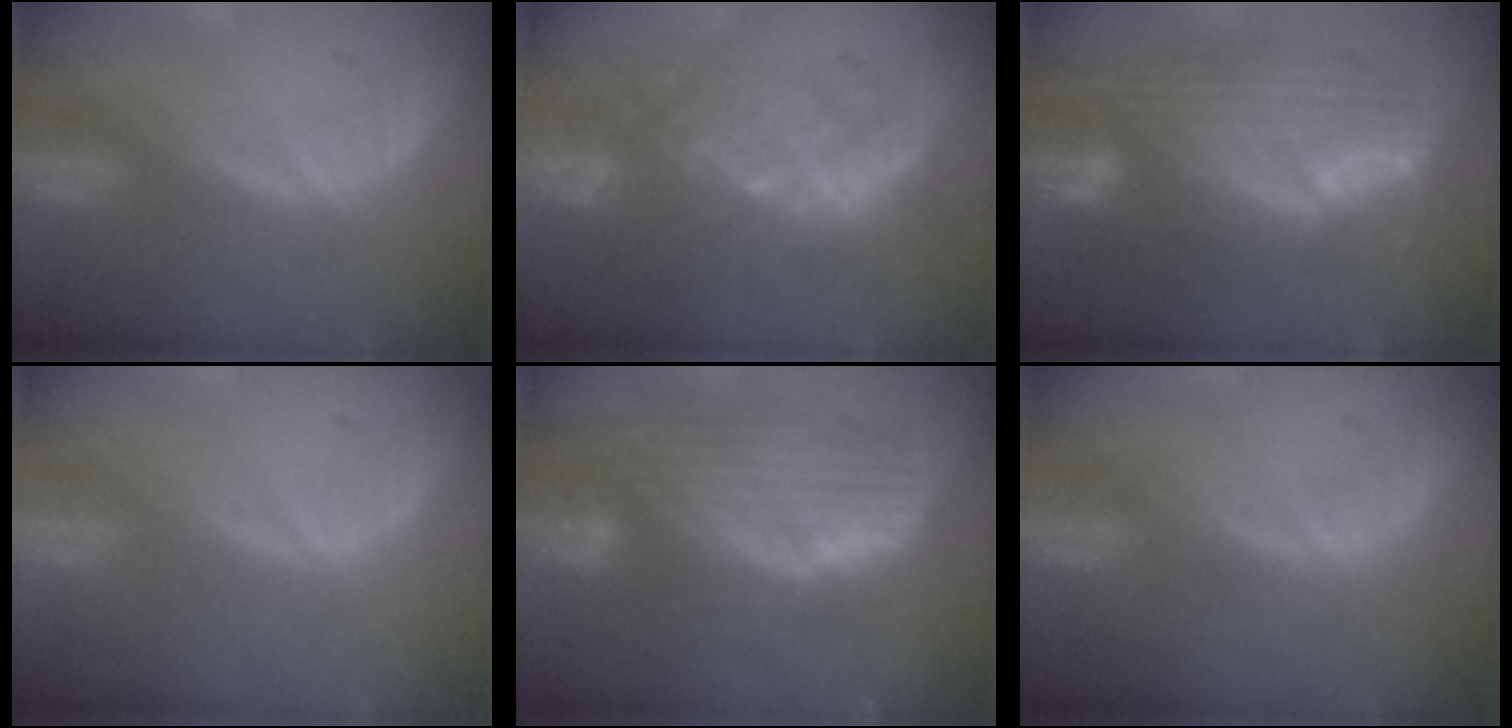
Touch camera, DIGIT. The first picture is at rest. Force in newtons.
{"total": 9.4, "press": 9.0, "slide": 2.6}
{"total": 11.7, "press": 11.7, "slide": 1.1}
{"total": 0.0}
{"total": 9.9, "press": 8.8, "slide": 4.5}
{"total": 0.0}